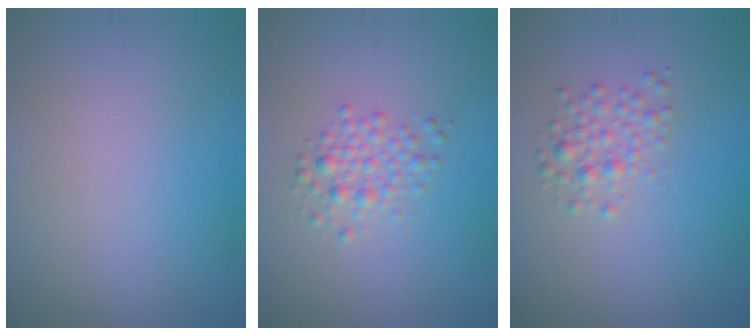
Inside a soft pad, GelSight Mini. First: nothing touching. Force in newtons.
{"total": 2.2, "press": 2.2, "slide": 0.1}
{"total": 1.9, "press": 1.9, "slide": 0.1}